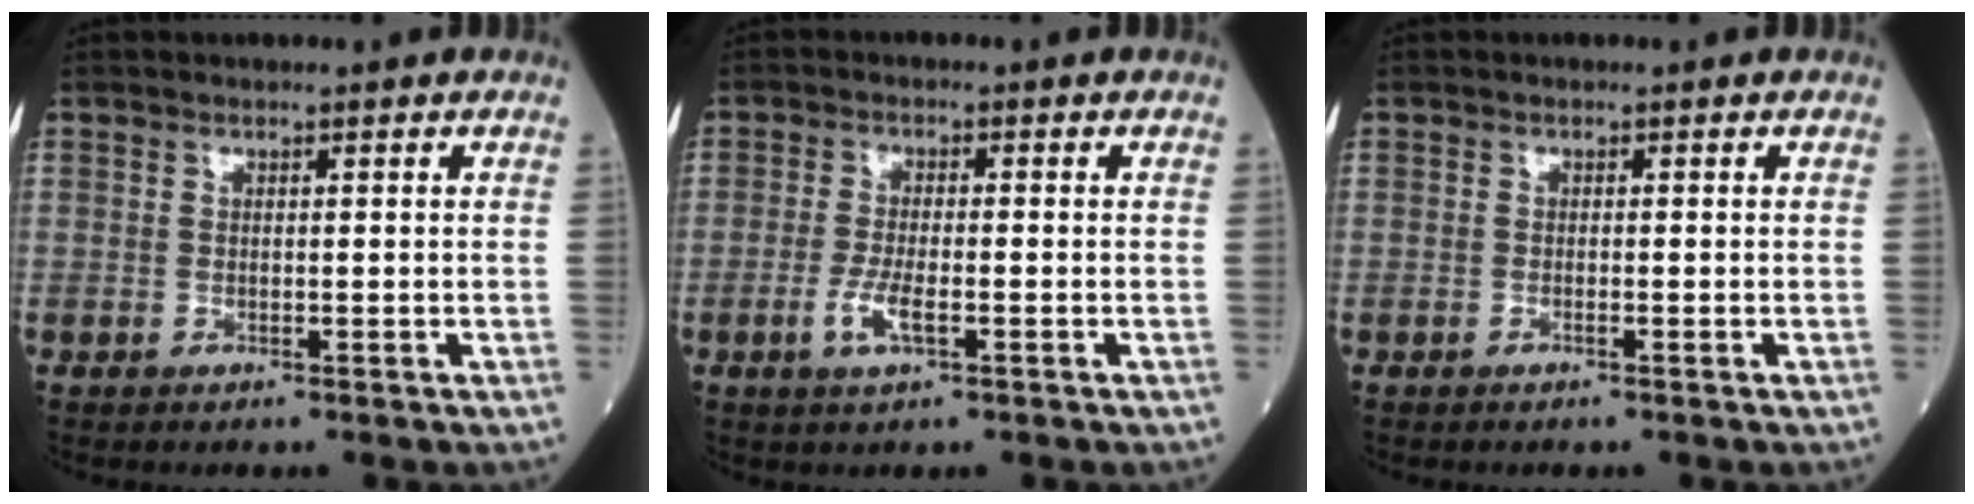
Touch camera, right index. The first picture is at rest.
{"total": 4.0, "force": [-1.4, 1.0, 3.6], "torque": [-0.077, -0.002, -0.025]}
{"total": 0.0}